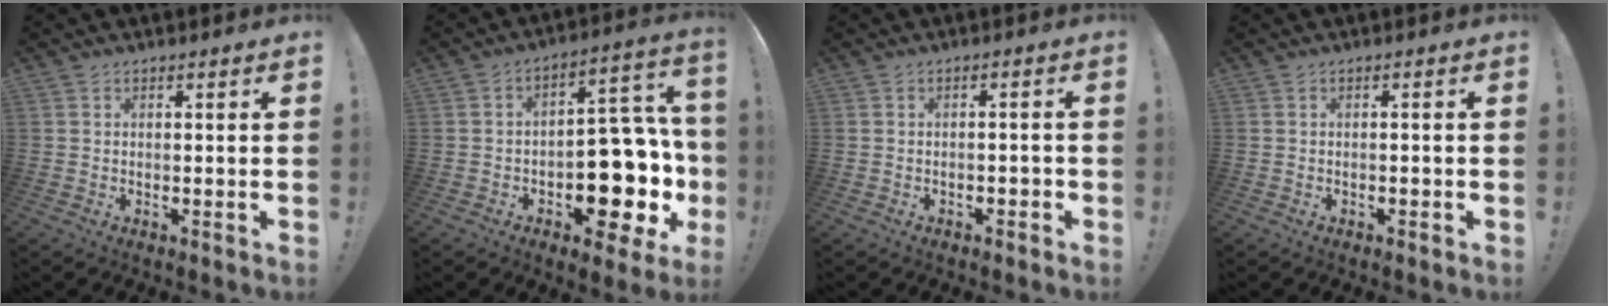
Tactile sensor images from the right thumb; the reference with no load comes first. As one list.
[{"total": 17.8, "force": [-6.0, 10.9, 12.8], "torque": [-0.115, 0.038, -0.081]}, {"total": 1.8, "force": [-1.3, 0.8, 1.0], "torque": [-0.017, 0.006, -0.023]}, {"total": 0.9, "force": [-0.8, 0.1, 0.4], "torque": [-0.010, 0.002, -0.014]}]